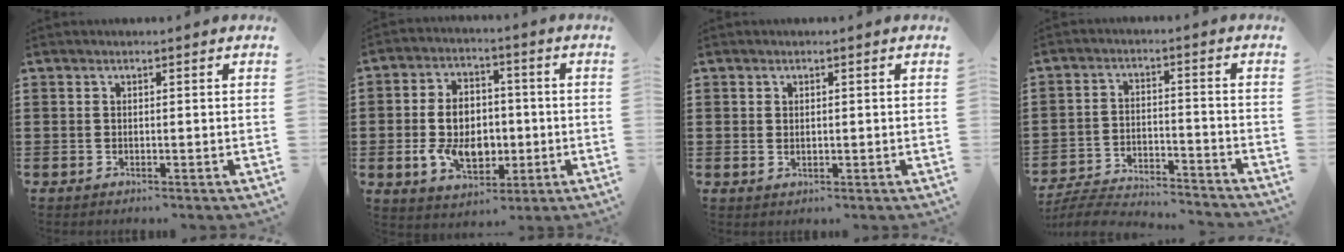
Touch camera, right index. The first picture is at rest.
{"total": 9.5, "force": [-1.2, 6.6, 6.7], "torque": [-0.125, 0.001, -0.026]}
{"total": 0.7, "force": [0.3, 0.5, 0.4], "torque": [-0.010, 0.005, 0.005]}
{"total": 5.7, "force": [-5.6, 0.2, 1.1], "torque": [-0.031, -0.001, -0.113]}